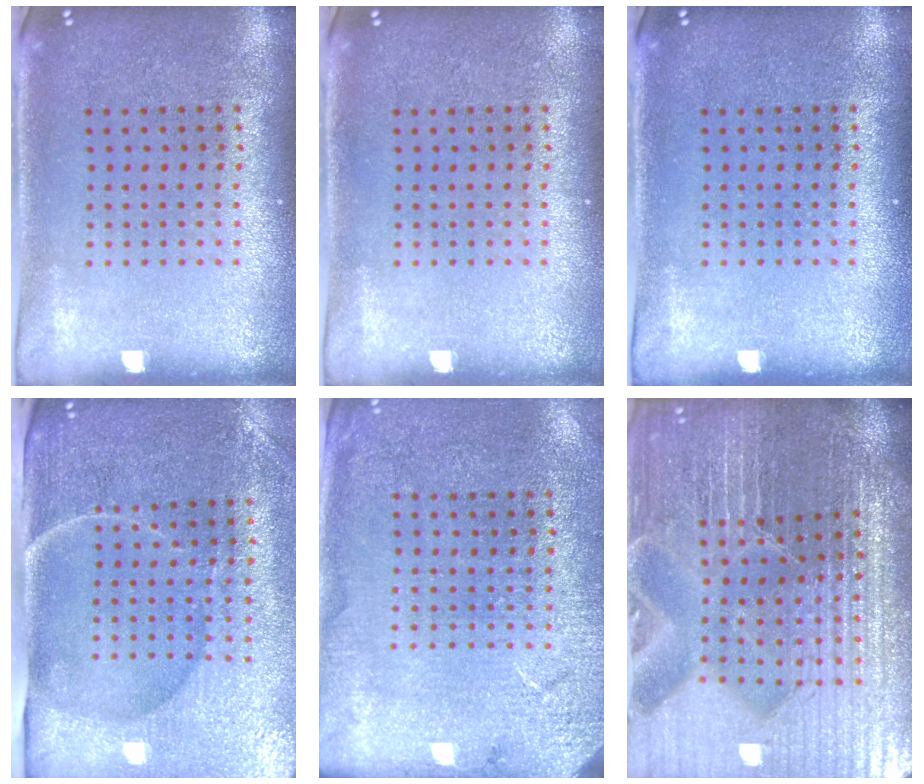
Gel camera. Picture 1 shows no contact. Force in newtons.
{"total": 0.0}
{"total": 0.0}
{"total": 4.6, "press": 4.0, "slide": 2.3}
{"total": 2.6, "press": 2.6, "slide": 0.4}
{"total": 5.8, "press": 5.3, "slide": 2.3}